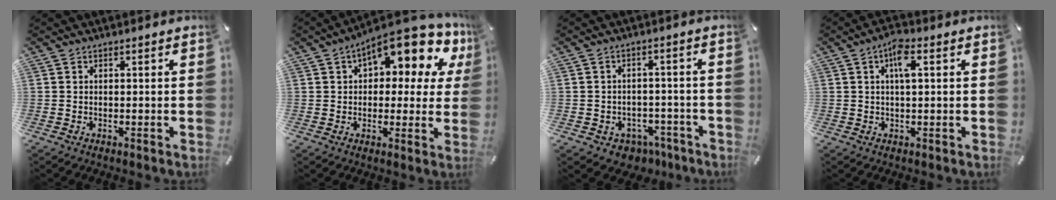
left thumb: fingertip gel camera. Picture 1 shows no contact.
{"total": 13.9, "force": [8.8, 6.0, 9.0], "torque": [-0.134, -0.058, 0.147]}
{"total": 4.2, "force": [-1.8, 3.7, 0.8], "torque": [-0.012, 0.012, -0.034]}
{"total": 5.3, "force": [1.6, 1.8, 4.7], "torque": [-0.090, 0.007, 0.023]}